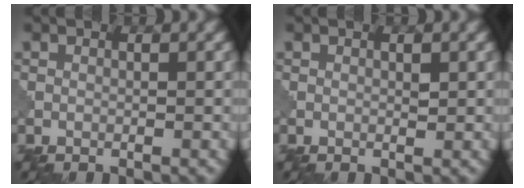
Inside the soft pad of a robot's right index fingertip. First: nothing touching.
{"total": 0.6, "force": [0.2, 0.2, 0.5], "torque": [-0.006, 0.001, 0.002]}